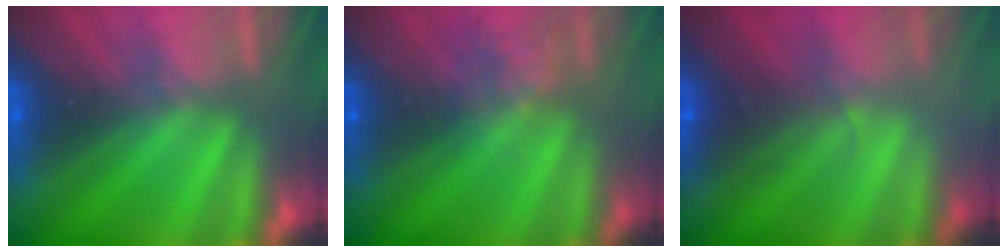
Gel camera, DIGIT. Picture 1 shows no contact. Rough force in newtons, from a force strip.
{"total": 2.0}
{"total": 2.1}